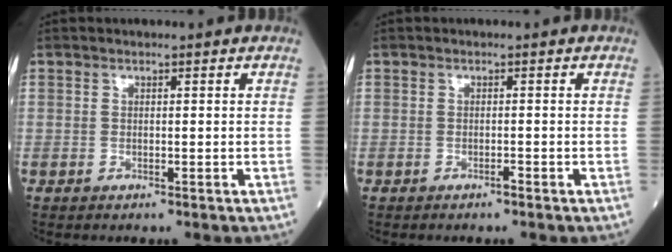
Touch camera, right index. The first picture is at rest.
{"total": 0.6, "force": [-0.5, 0.0, 0.3], "torque": [-0.006, 0.000, -0.009]}